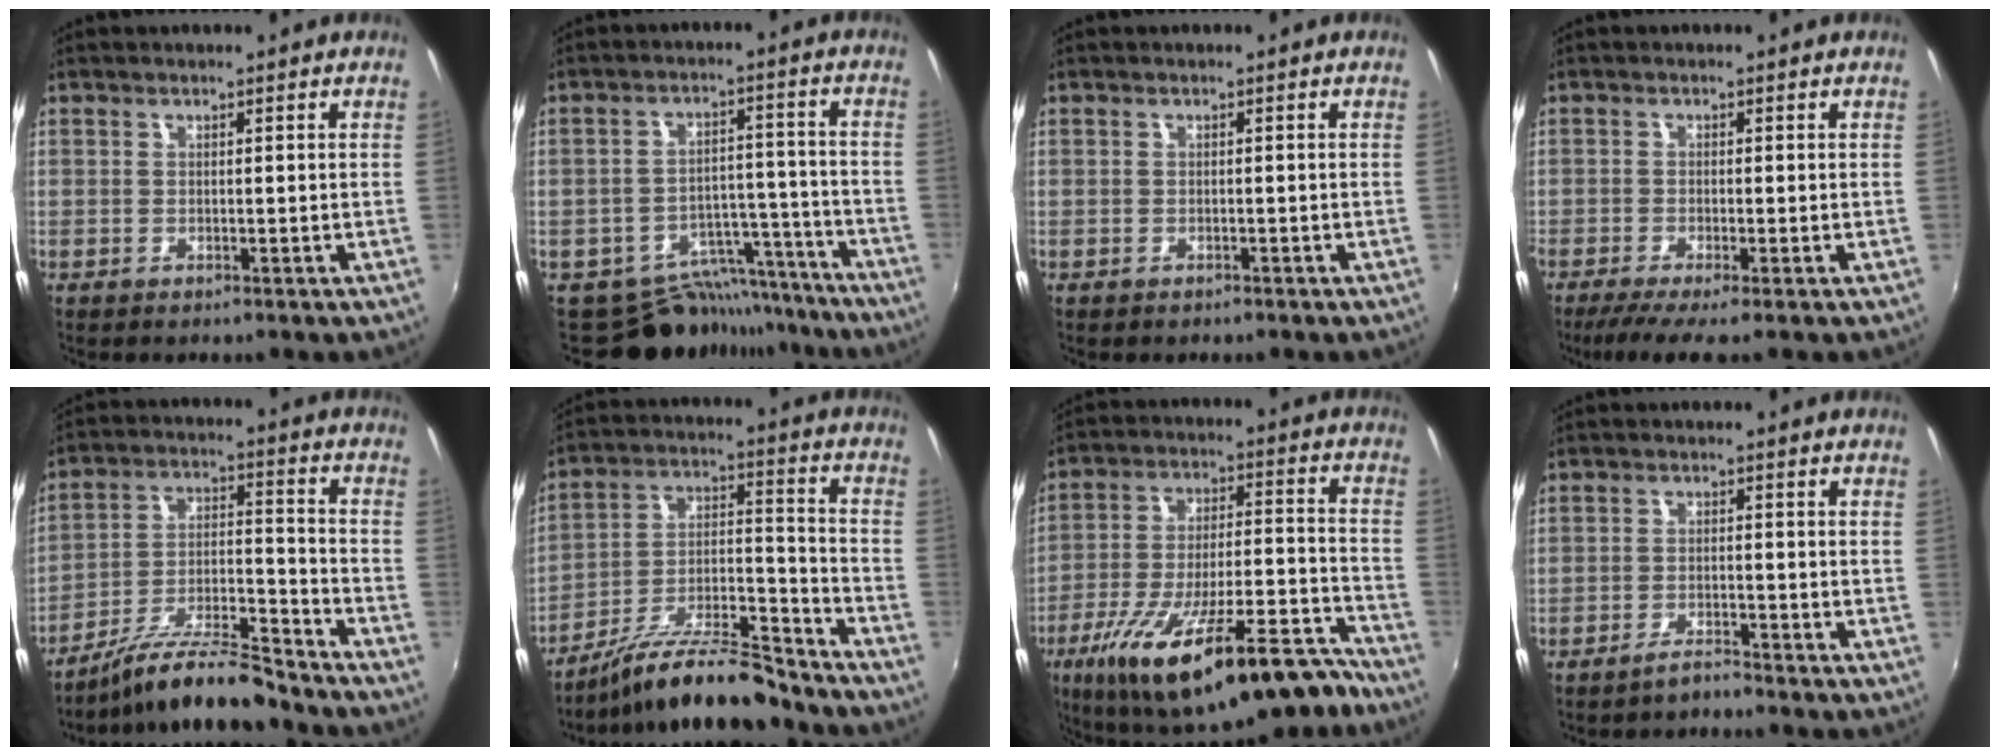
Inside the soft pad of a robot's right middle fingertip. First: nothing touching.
{"total": 11.7, "force": [-10.7, 4.7, 1.2], "torque": [-0.019, 0.040, -0.141]}
{"total": 0.7, "force": [-0.5, 0.3, 0.1], "torque": [-0.005, 0.000, -0.007]}
{"total": 4.7, "force": [-3.4, -0.2, 3.2], "torque": [-0.077, -0.024, -0.064]}
{"total": 14.0, "force": [-12.4, 1.3, 6.4], "torque": [-0.129, -0.003, -0.217]}
{"total": 17.0, "force": [-14.4, 3.1, 8.5], "torque": [-0.153, 0.007, -0.240]}
{"total": 27.2, "force": [-18.9, 8.2, 17.8], "torque": [-0.297, -0.028, -0.271]}
{"total": 2.4, "force": [-2.3, 0.0, 0.5], "torque": [-0.018, 0.000, -0.040]}